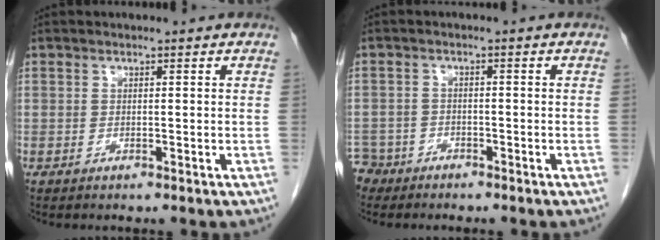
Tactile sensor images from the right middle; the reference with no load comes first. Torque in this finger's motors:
{"motor_torque": [1.08, -1.06, 0.42, -0.06]}